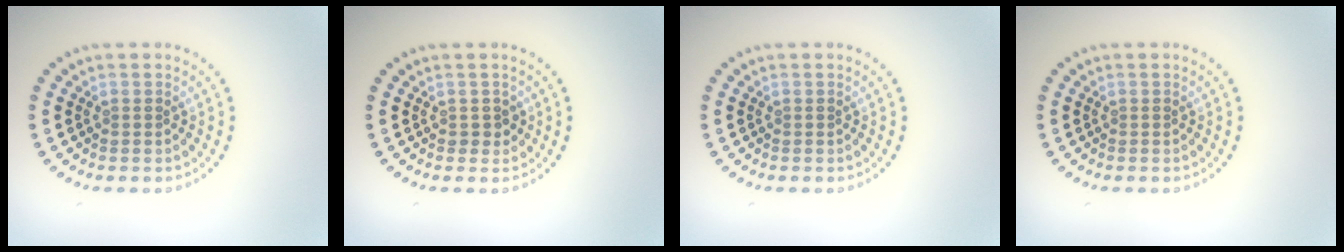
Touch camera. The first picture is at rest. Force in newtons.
{"total": 1.0, "press": 0.9, "slide": 0.3}
{"total": 0.0}
{"total": 0.0}